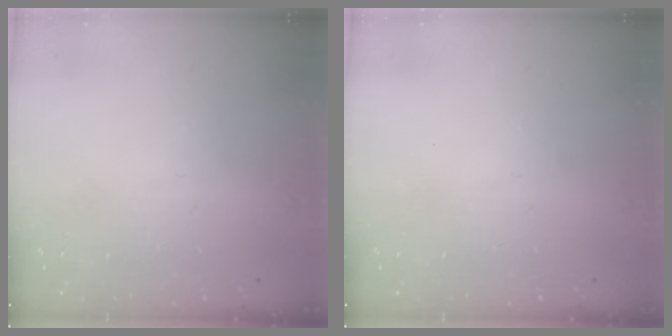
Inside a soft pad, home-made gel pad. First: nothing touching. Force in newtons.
{"total": 0.0}